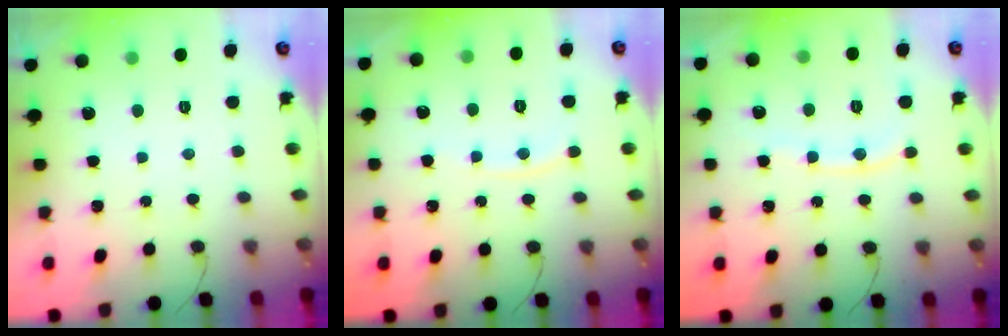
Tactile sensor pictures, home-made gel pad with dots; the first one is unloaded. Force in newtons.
{"total": 4.7, "press": 4.7, "slide": 0.8}
{"total": 7.7, "press": 7.6, "slide": 1.1}